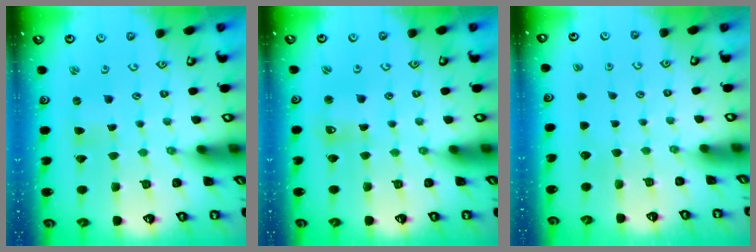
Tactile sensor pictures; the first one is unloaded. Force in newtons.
{"total": 2.6, "press": 2.6, "slide": 0.2}
{"total": 0.0}